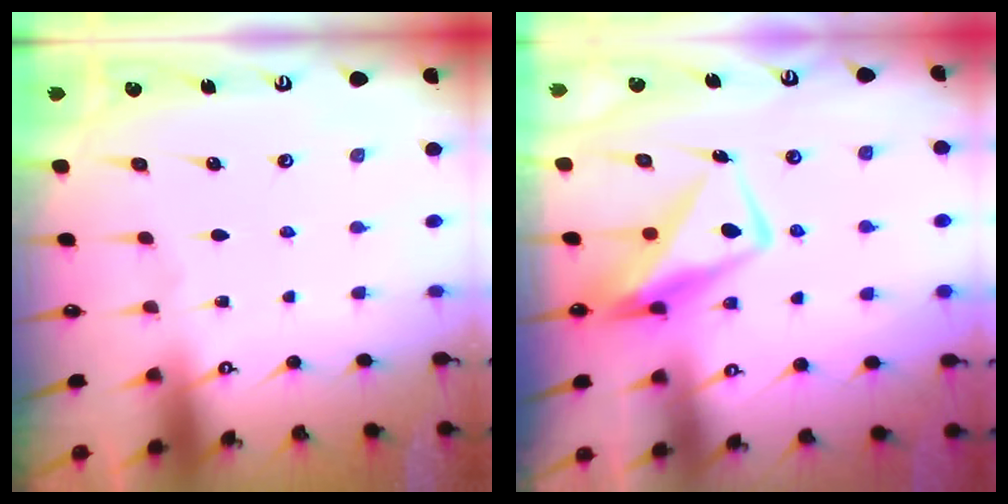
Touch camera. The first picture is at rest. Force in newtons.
{"total": 11.9, "press": 11.8, "slide": 1.0}